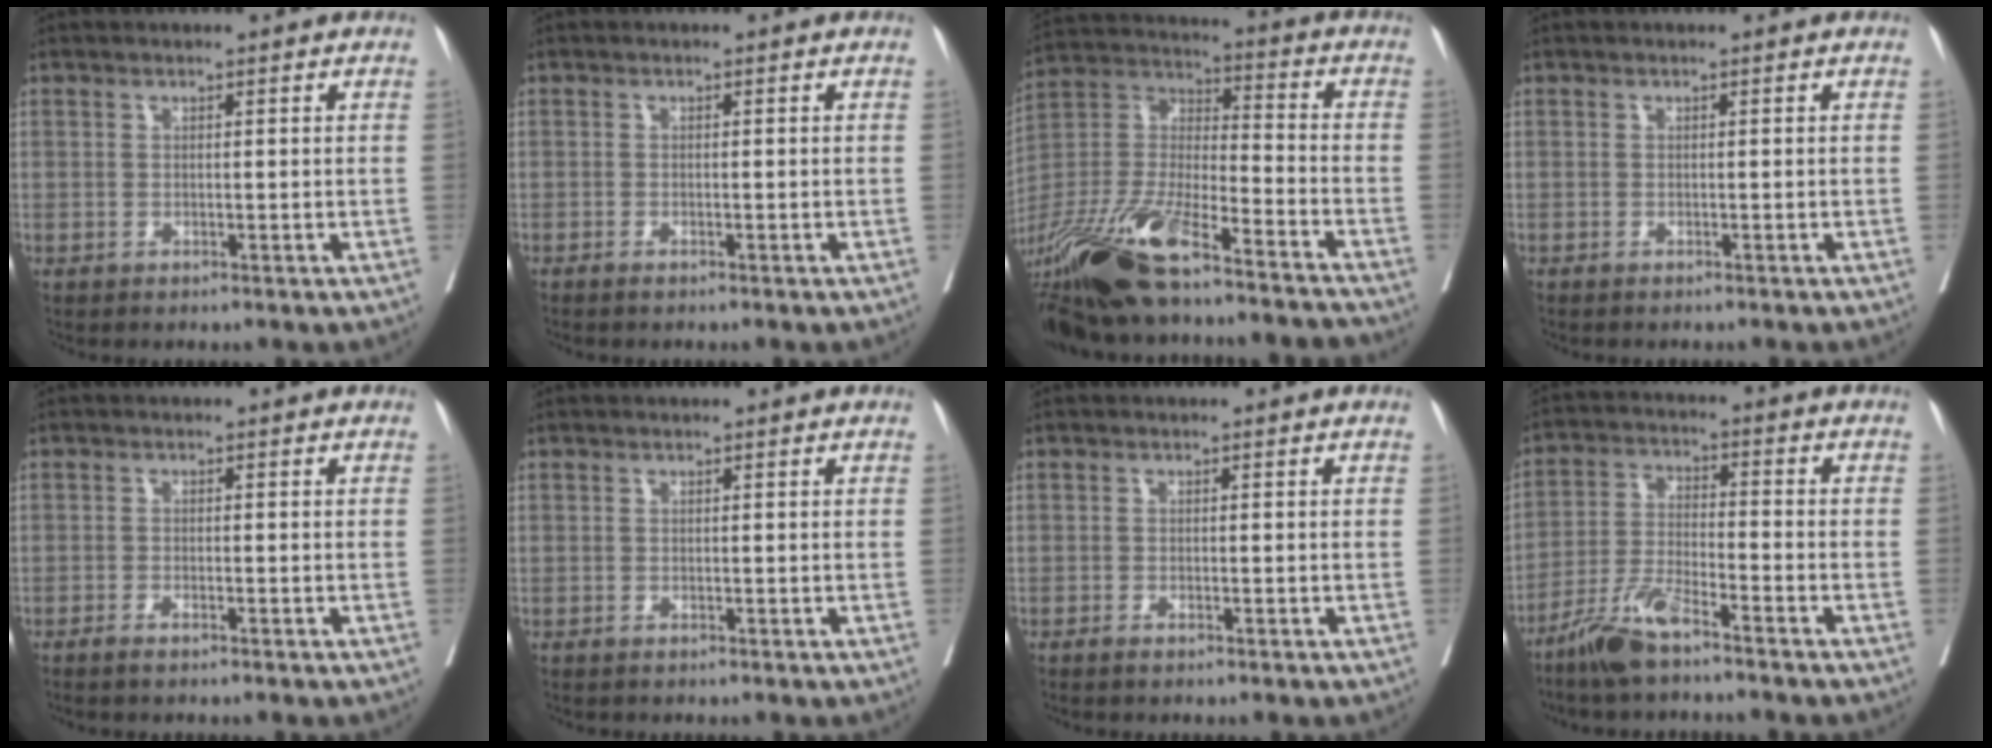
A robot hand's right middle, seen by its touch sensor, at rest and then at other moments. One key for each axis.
{"total": 0.9, "fx": -0.7, "fy": 0.1, "fz": 0.5, "tx": -0.013, "ty": -0.002, "tz": -0.010}
{"total": 26.2, "fx": -20.1, "fy": 4.6, "fz": 16.3, "tx": -0.355, "ty": -0.031, "tz": -0.357}
{"total": 0.8, "fx": -0.8, "fy": 0.1, "fz": 0.3, "tx": 0.001, "ty": 0.000, "tz": -0.014}
{"total": 1.8, "fx": -1.5, "fy": 0.2, "fz": 1.0, "tx": -0.018, "ty": -0.002, "tz": -0.020}
{"total": 0.0}
{"total": 1.2, "fx": -0.9, "fy": 0.1, "fz": 0.7, "tx": -0.015, "ty": -0.002, "tz": -0.012}
{"total": 8.2, "fx": -6.4, "fy": 0.8, "fz": 5.1, "tx": -0.110, "ty": -0.018, "tz": -0.127}